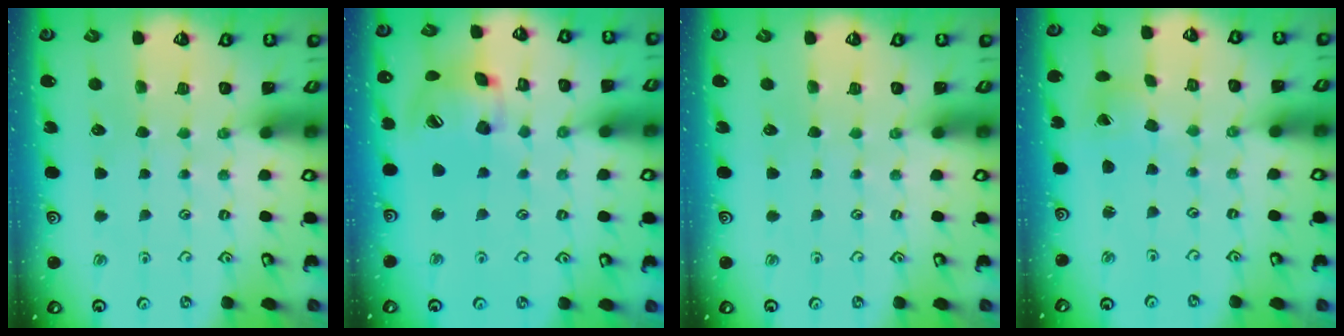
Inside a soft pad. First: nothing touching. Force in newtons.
{"total": 16.0, "press": 15.9, "slide": 2.3}
{"total": 0.0}
{"total": 0.6, "press": 0.6, "slide": 0.2}